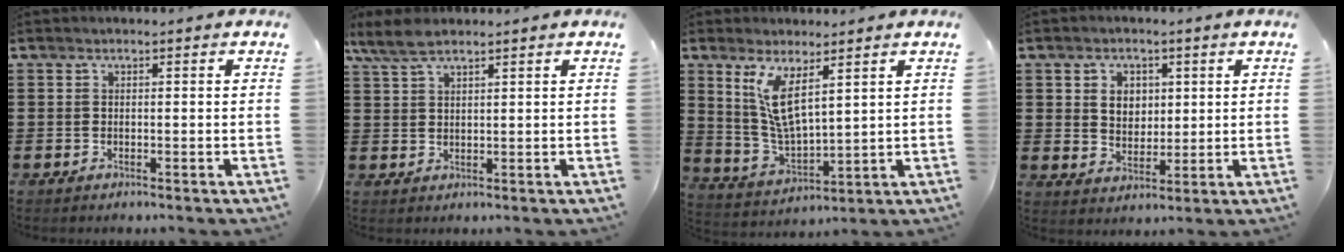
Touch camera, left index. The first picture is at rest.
{"total": 4.2, "force": [3.0, 1.2, 2.7], "torque": [-0.068, 0.000, 0.054]}
{"total": 8.2, "force": [4.1, 2.7, 6.5], "torque": [-0.150, -0.015, 0.072]}
{"total": 4.0, "force": [1.3, 3.2, 1.9], "torque": [-0.044, 0.008, 0.019]}